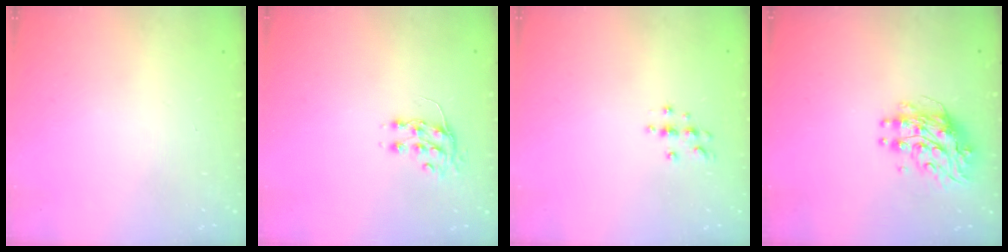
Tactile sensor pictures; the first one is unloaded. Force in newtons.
{"total": 7.6, "press": 7.5, "slide": 0.9}
{"total": 4.2, "press": 4.2, "slide": 0.5}
{"total": 9.4, "press": 9.3, "slide": 0.9}